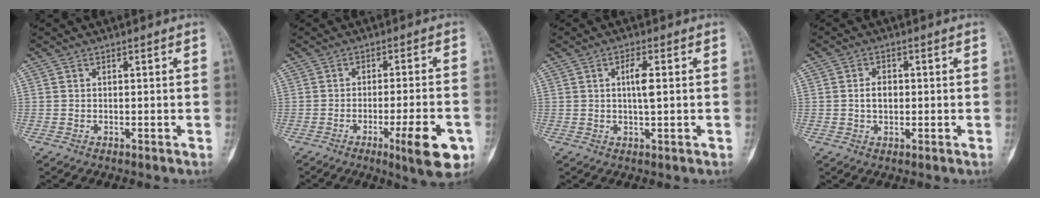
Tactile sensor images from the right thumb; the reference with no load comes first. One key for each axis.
{"total": 10.8, "fx": -4.5, "fy": 2.2, "fz": 9.6, "tx": -0.127, "ty": 0.008, "tz": -0.059}
{"total": 4.0, "fx": 0.5, "fy": 1.0, "fz": 3.8, "tx": -0.071, "ty": 0.001, "tz": 0.008}
{"total": 3.2, "fx": 0.0, "fy": 2.2, "fz": 2.3, "tx": -0.034, "ty": 0.006, "tz": -0.002}